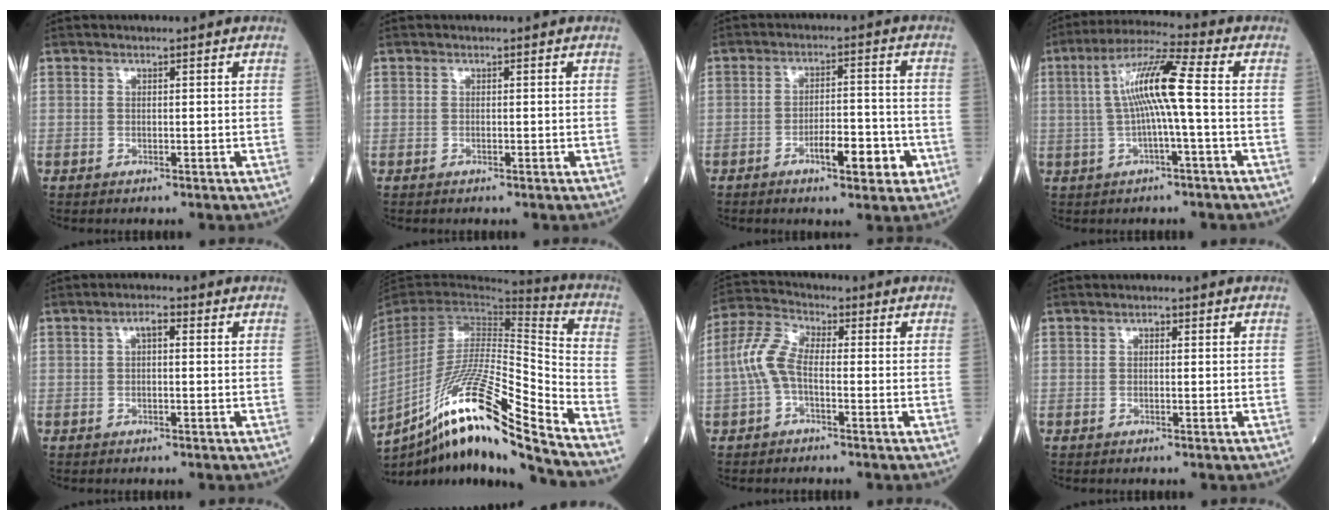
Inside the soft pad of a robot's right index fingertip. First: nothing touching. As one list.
[{"total": 0.0}, {"total": 7.0, "force": [-3.2, 1.9, 5.9], "torque": [-0.088, 0.005, -0.045]}, {"total": 9.5, "force": [0.3, 0.0, 9.5], "torque": [-0.182, 0.022, 0.002]}, {"total": 2.3, "force": [0.5, 0.8, 2.0], "torque": [-0.036, 0.010, 0.007]}, {"total": 23.3, "force": [-16.8, -0.2, 16.1], "torque": [-0.303, -0.032, -0.310]}, {"total": 6.4, "force": [-1.1, 2.8, 5.6], "torque": [-0.133, 0.018, -0.030]}, {"total": 0.8, "force": [0.2, 0.4, 0.6], "torque": [-0.012, 0.003, 0.001]}]